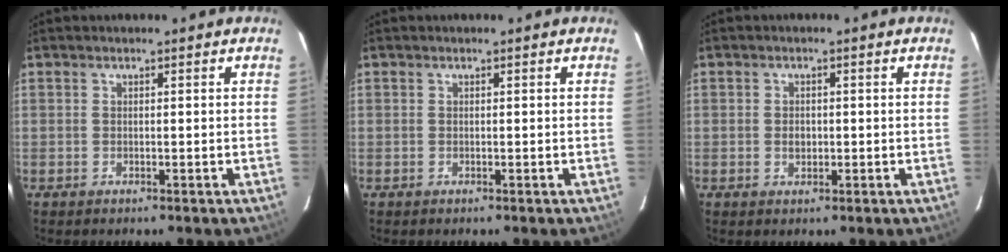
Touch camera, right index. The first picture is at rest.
{"total": 0.0}
{"total": 1.9, "force": [-0.3, 1.4, 1.2], "torque": [-0.020, 0.003, -0.005]}